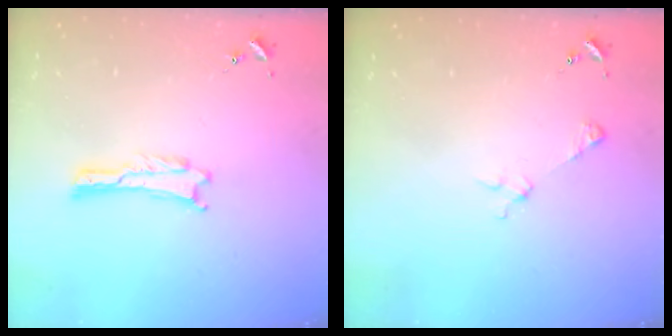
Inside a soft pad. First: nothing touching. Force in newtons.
{"total": 2.9, "press": 2.9, "slide": 0.3}